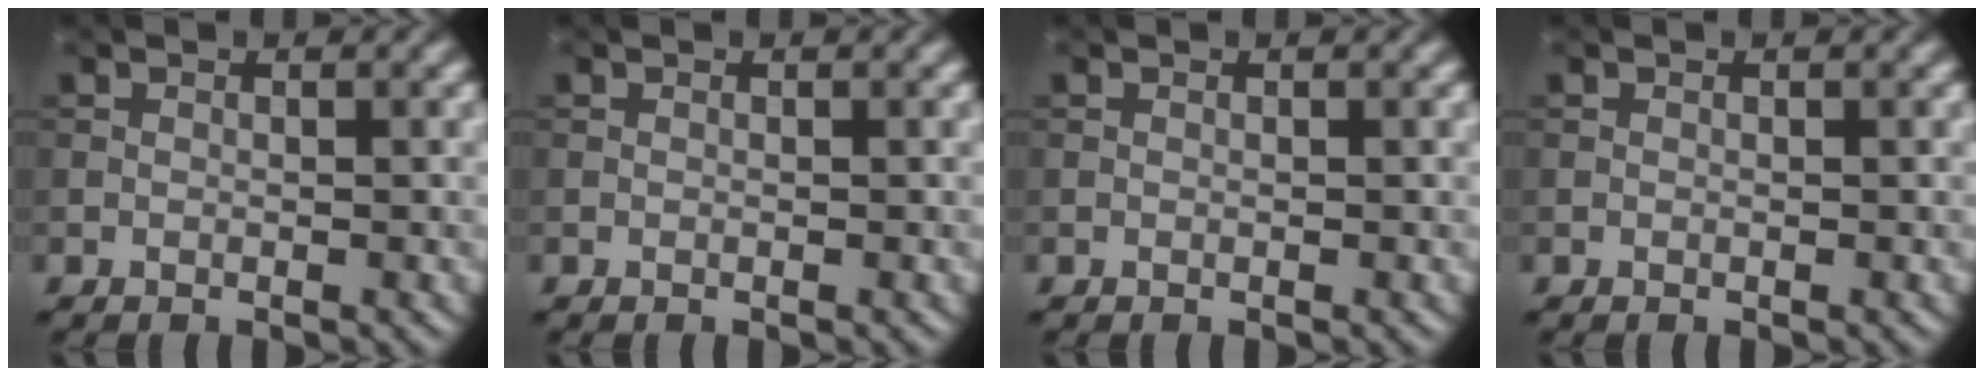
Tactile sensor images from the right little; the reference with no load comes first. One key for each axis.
{"total": 0.0}
{"total": 0.0}
{"total": 0.0}